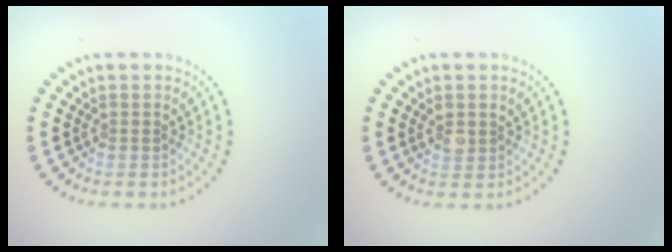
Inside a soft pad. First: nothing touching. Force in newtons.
{"total": 1.4, "press": 1.3, "slide": 0.6}